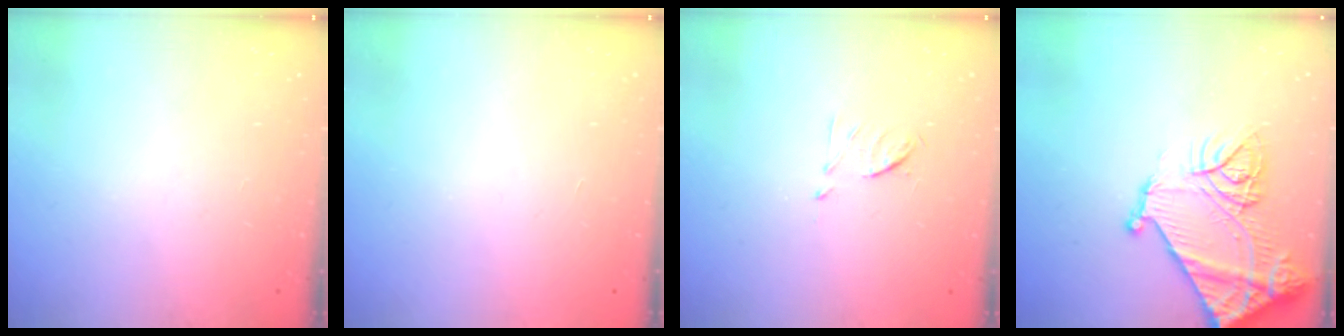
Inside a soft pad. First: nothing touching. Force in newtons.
{"total": 1.5, "press": 1.5, "slide": 0.1}
{"total": 6.6, "press": 6.5, "slide": 0.9}
{"total": 19.9, "press": 19.8, "slide": 2.1}